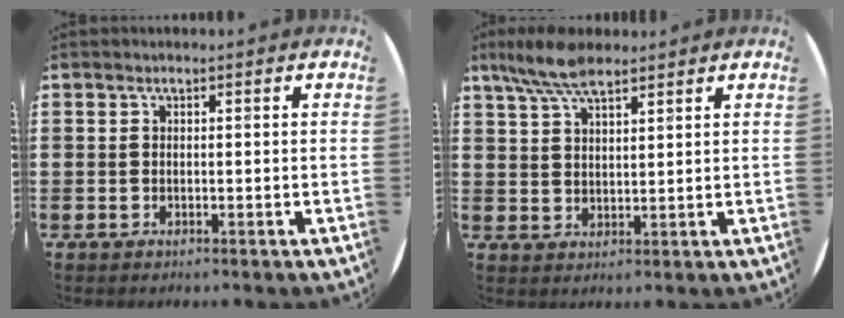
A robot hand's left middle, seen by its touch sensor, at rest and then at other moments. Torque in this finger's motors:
{"motor_torque": [1.14, -1.00, 0.18, 0.10]}